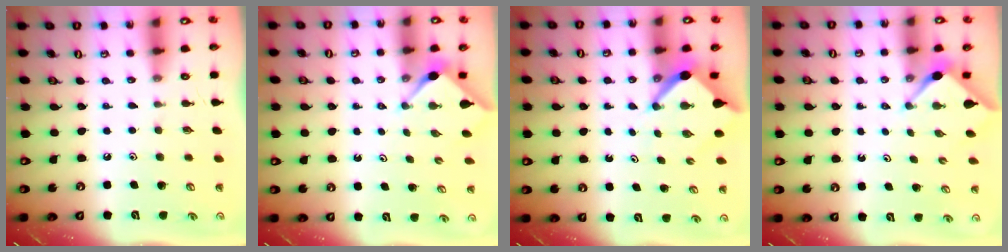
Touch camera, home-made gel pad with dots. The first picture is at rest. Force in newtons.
{"total": 3.0, "press": 3.0, "slide": 0.4}
{"total": 6.0, "press": 6.0, "slide": 0.4}
{"total": 2.9, "press": 2.9, "slide": 0.3}